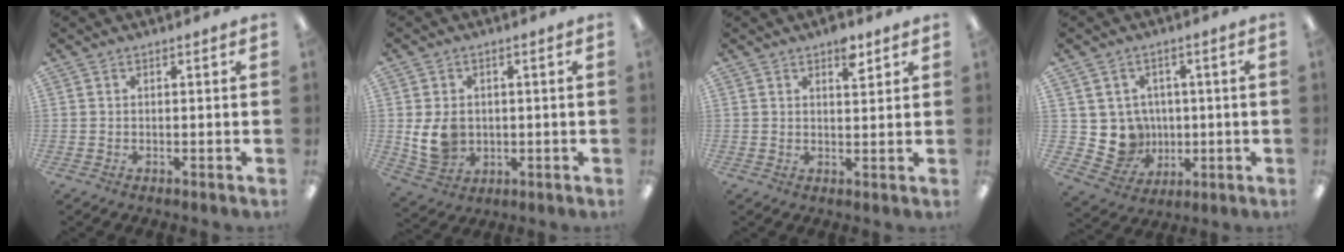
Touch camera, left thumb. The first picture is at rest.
{"total": 7.6, "force": [0.1, 6.3, 4.2], "torque": [-0.094, 0.002, 0.003]}
{"total": 5.0, "force": [3.3, 2.0, 3.2], "torque": [-0.031, -0.018, 0.050]}
{"total": 7.8, "force": [0.9, 7.7, 1.2], "torque": [-0.046, -0.006, 0.030]}